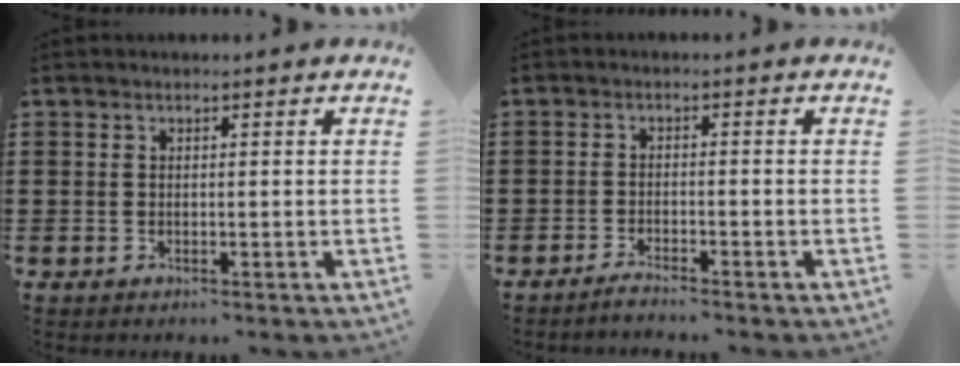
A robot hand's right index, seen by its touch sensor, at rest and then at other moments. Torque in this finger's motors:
{"motor_torque": [0.19, 1.94, -0.03, -0.01]}